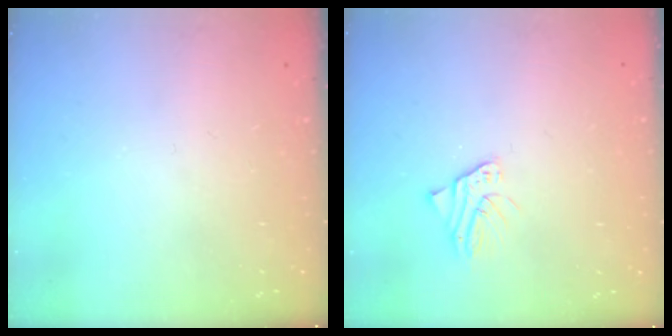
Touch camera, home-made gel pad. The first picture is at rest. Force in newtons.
{"total": 2.7, "press": 2.6, "slide": 0.3}